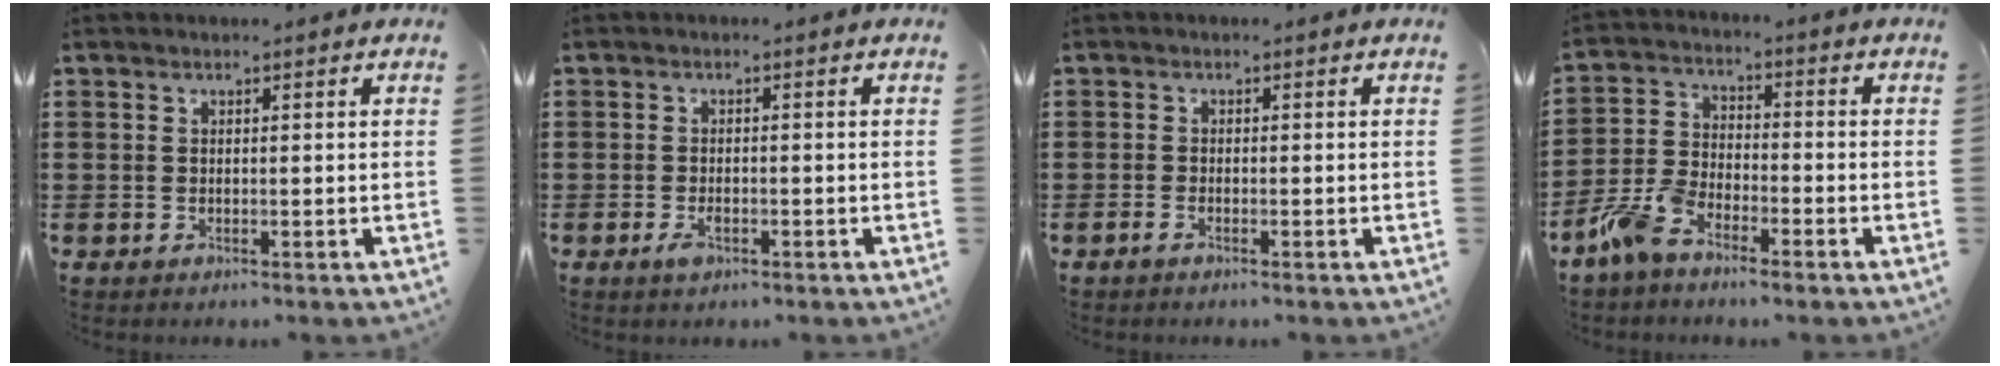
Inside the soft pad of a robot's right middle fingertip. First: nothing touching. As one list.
[{"total": 2.1, "force": [-1.0, 0.9, 1.6], "torque": [-0.039, -0.003, -0.021]}, {"total": 0.7, "force": [-0.5, 0.1, 0.5], "torque": [-0.011, -0.004, -0.009]}, {"total": 6.8, "force": [-5.3, 2.2, 3.8], "torque": [-0.102, 0.000, -0.106]}]